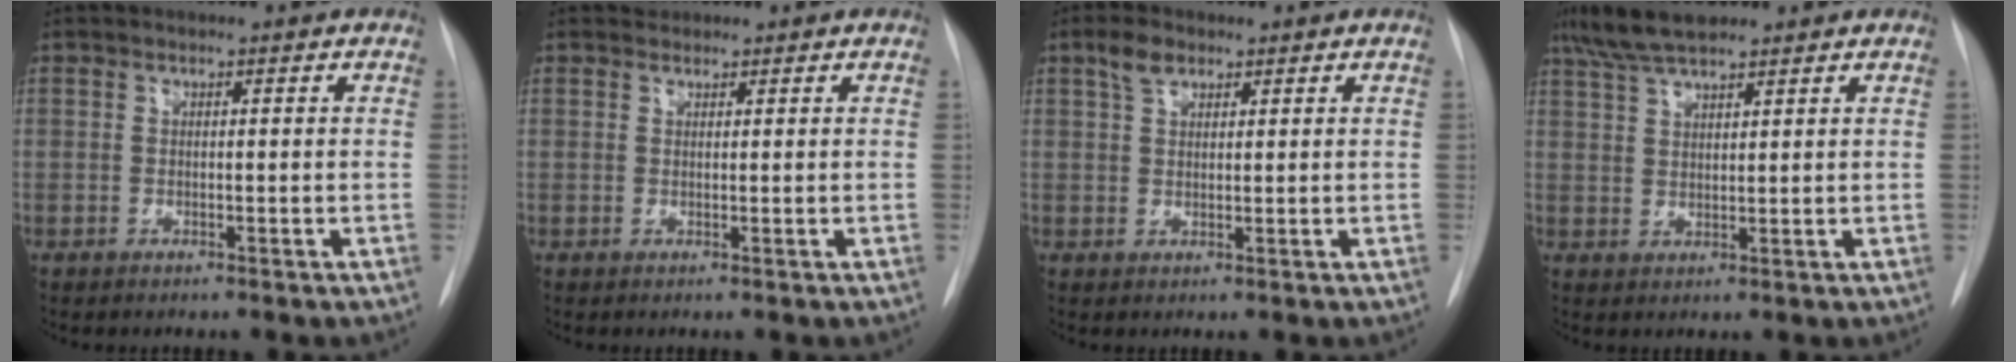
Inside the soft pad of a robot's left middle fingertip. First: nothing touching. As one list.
[{"total": 0.8, "force": [0.7, 0.4, -0.2], "torque": [0.003, 0.001, 0.009]}, {"total": 2.9, "force": [1.8, 1.6, 1.7], "torque": [-0.037, 0.009, 0.039]}, {"total": 7.1, "force": [5.6, 1.4, 4.2], "torque": [-0.087, 0.018, 0.104]}]